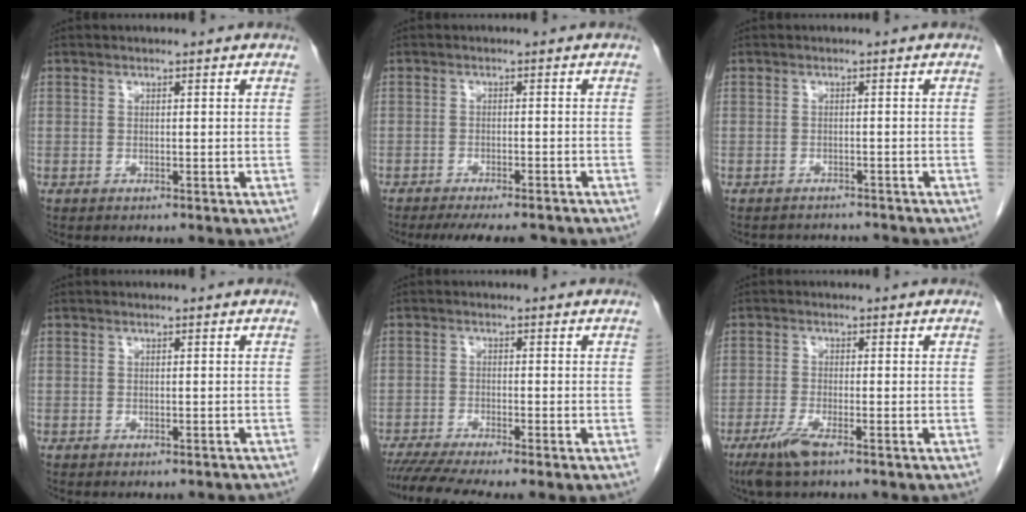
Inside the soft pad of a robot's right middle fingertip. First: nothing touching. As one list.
[{"total": 9.4, "force": [-8.3, 1.7, 4.0], "torque": [-0.055, -0.010, -0.110]}, {"total": 4.9, "force": [-4.6, 1.3, 0.6], "torque": [-0.003, 0.000, -0.056]}, {"total": 1.3, "force": [-1.3, 0.3, 0.2], "torque": [-0.009, -0.003, -0.017]}, {"total": 6.8, "force": [-5.6, -0.3, 4.0], "torque": [-0.062, -0.012, -0.092]}, {"total": 4.1, "force": [-2.7, 0.4, 3.1], "torque": [-0.073, -0.013, -0.053]}]